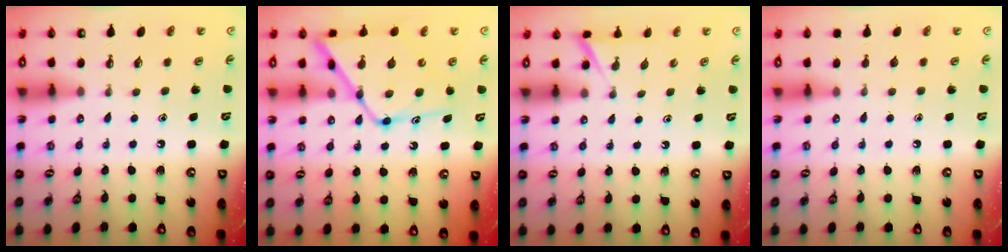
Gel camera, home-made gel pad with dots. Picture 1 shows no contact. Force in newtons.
{"total": 15.5, "press": 15.4, "slide": 1.4}
{"total": 3.3, "press": 3.3, "slide": 0.4}
{"total": 0.0}